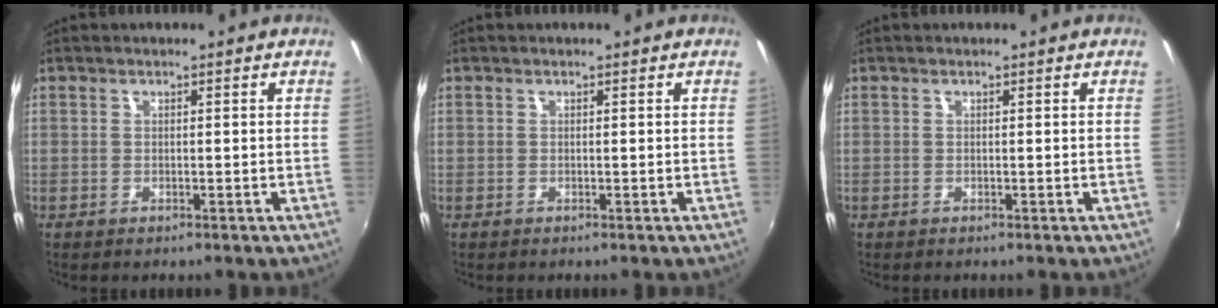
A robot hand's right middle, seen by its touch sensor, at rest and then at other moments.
{"total": 0.0}
{"total": 0.0}